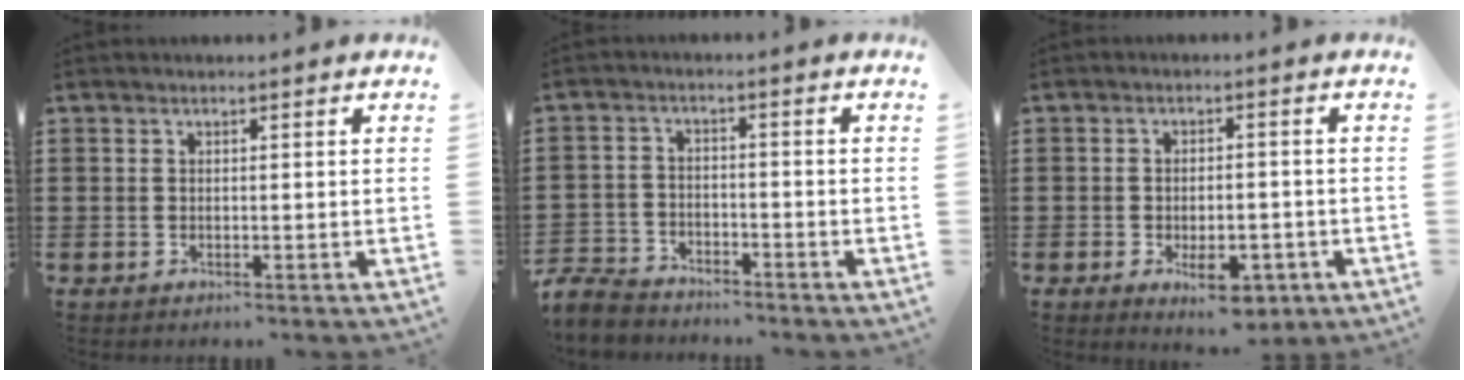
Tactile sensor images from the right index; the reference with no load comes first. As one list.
[{"total": 4.6, "force": [-4.4, 1.1, 0.4], "torque": [-0.030, -0.002, -0.096]}, {"total": 5.8, "force": [-2.7, 2.6, 4.4], "torque": [-0.061, 0.004, -0.046]}]